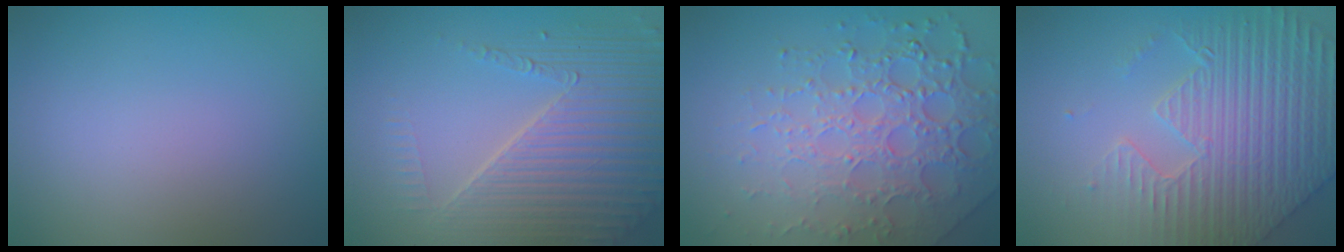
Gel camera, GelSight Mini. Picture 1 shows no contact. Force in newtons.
{"total": 7.2, "press": 5.2, "slide": 5.1}
{"total": 8.0, "press": 5.6, "slide": 5.8}
{"total": 8.4, "press": 6.5, "slide": 5.3}